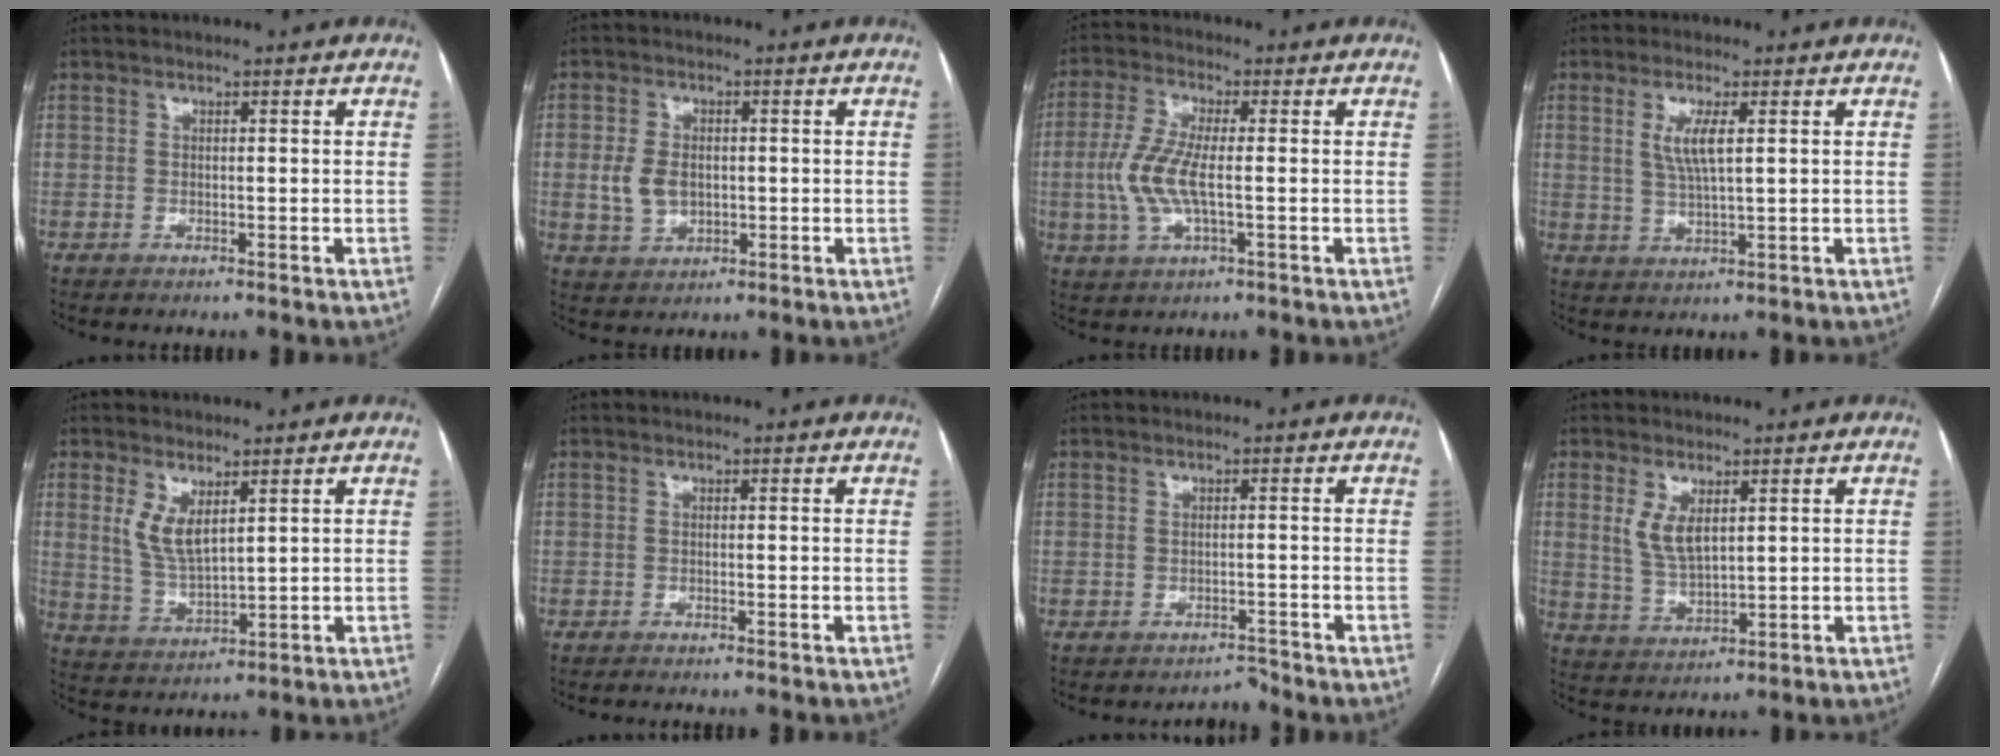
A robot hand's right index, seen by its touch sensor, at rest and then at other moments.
{"total": 5.1, "force": [-0.2, 3.6, 3.6], "torque": [-0.079, 0.009, 0.006]}
{"total": 8.0, "force": [-0.8, 2.1, 7.7], "torque": [-0.180, 0.000, -0.017]}
{"total": 5.0, "force": [1.5, 0.8, 4.7], "torque": [-0.100, -0.003, 0.032]}
{"total": 5.6, "force": [2.6, 2.0, 4.5], "torque": [-0.097, -0.009, 0.062]}
{"total": 1.5, "force": [-1.3, -0.1, 0.7], "torque": [-0.007, 0.000, -0.018]}
{"total": 1.3, "force": [-1.3, 0.1, -0.4], "torque": [0.012, -0.006, -0.016]}
{"total": 5.3, "force": [2.0, 2.2, 4.4], "torque": [-0.093, -0.002, 0.049]}